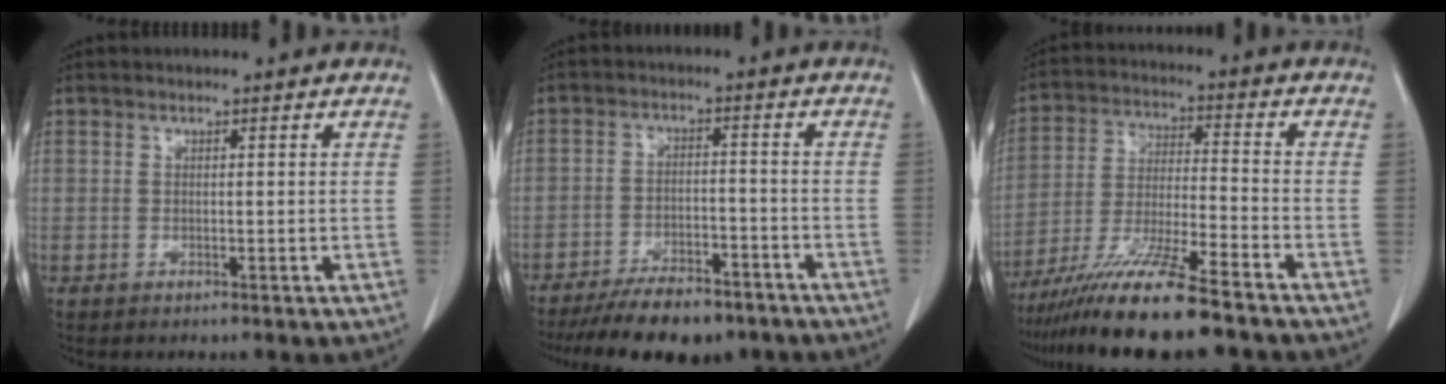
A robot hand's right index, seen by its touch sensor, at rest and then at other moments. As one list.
[{"total": 12.0, "force": [-9.8, 4.0, 5.7], "torque": [-0.080, -0.003, -0.149]}, {"total": 14.5, "force": [-11.5, 0.0, 8.8], "torque": [-0.168, -0.032, -0.201]}]